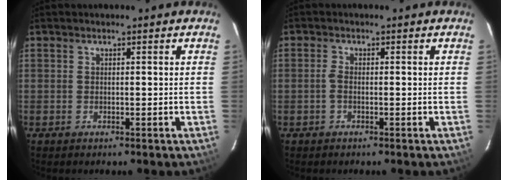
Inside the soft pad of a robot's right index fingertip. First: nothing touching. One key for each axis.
{"total": 1.2, "fx": -0.5, "fy": 0.4, "fz": 1.0, "tx": -0.022, "ty": 0.003, "tz": -0.011}